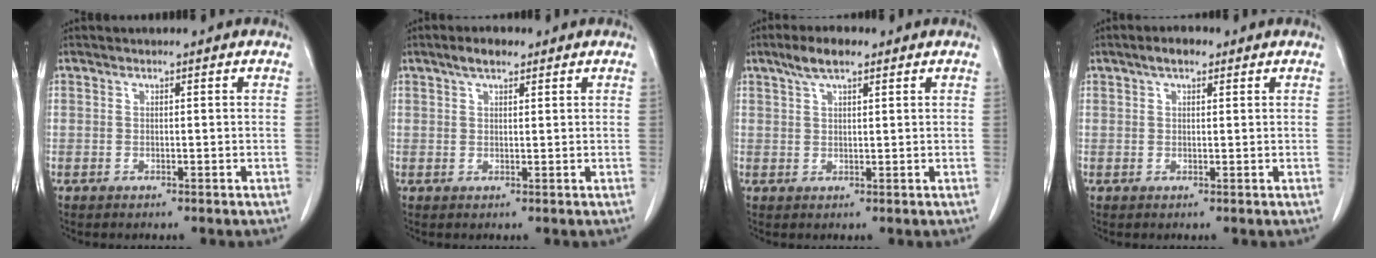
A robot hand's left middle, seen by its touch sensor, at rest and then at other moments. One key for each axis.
{"total": 2.9, "fx": 2.0, "fy": 1.1, "fz": 1.8, "tx": -0.035, "ty": 0.007, "tz": 0.034}
{"total": 4.2, "fx": 2.8, "fy": 1.3, "fz": 2.8, "tx": -0.060, "ty": 0.010, "tz": 0.053}
{"total": 2.7, "fx": 1.7, "fy": 1.1, "fz": 1.7, "tx": -0.033, "ty": 0.008, "tz": 0.027}